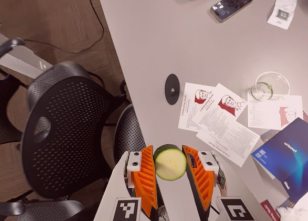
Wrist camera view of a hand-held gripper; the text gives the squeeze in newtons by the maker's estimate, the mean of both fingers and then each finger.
{"total": 10.3, "left": 10.4, "right": 10.1}